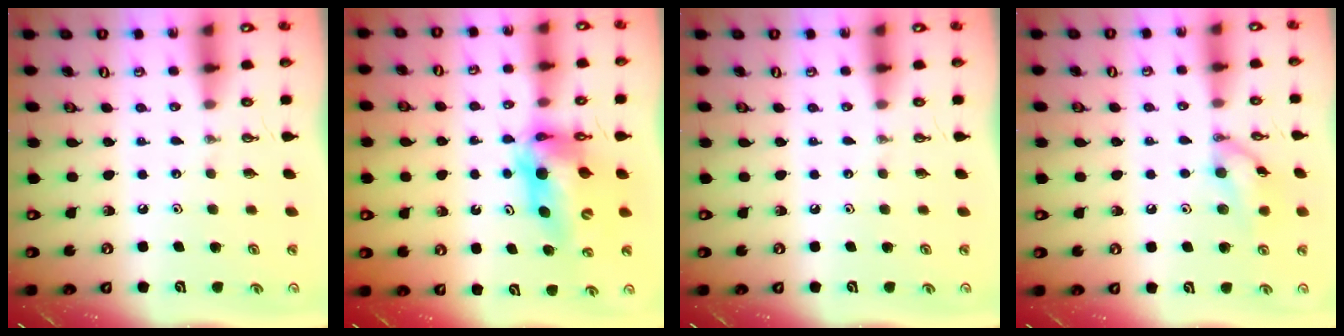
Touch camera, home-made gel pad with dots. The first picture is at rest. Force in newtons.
{"total": 11.7, "press": 11.6, "slide": 1.0}
{"total": 0.0}
{"total": 10.3, "press": 10.3, "slide": 0.6}